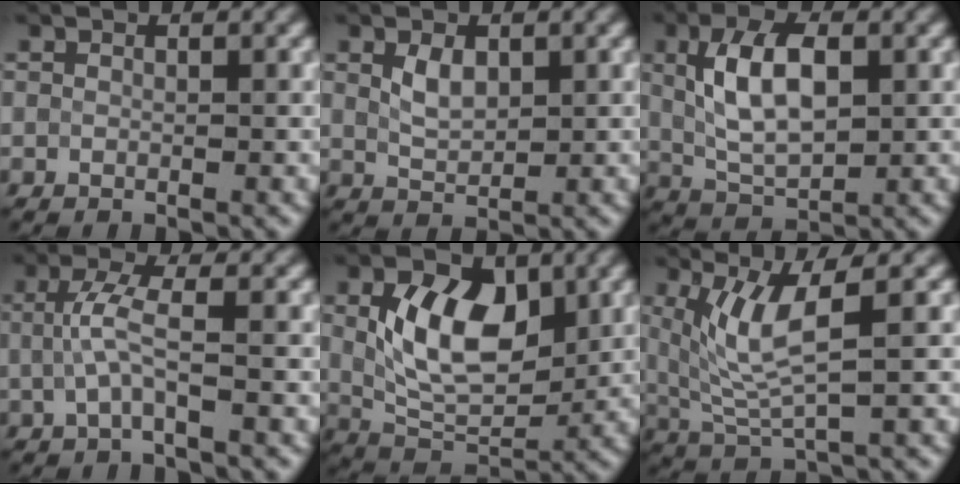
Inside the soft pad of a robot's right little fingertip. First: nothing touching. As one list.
[{"total": 2.4, "force": [0.9, 1.4, 1.8], "torque": [-0.042, 0.002, 0.019]}, {"total": 6.7, "force": [1.4, 3.4, 5.6], "torque": [-0.113, 0.009, 0.028]}, {"total": 2.9, "force": [-0.1, 0.3, 2.9], "torque": [-0.070, 0.005, -0.005]}, {"total": 8.4, "force": [1.8, 4.9, 6.5], "torque": [-0.125, 0.002, 0.033]}, {"total": 4.9, "force": [1.5, 1.0, 4.5], "torque": [-0.105, -0.006, 0.040]}]